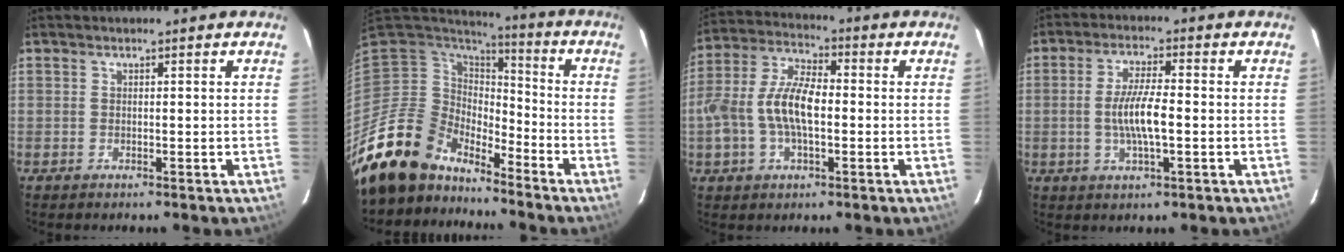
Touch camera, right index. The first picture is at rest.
{"total": 15.7, "force": [-13.9, 6.4, 3.3], "torque": [-0.089, 0.003, -0.256]}
{"total": 11.6, "force": [-1.7, 5.5, 10.1], "torque": [-0.209, 0.013, -0.028]}
{"total": 7.2, "force": [-1.0, 1.4, 7.0], "torque": [-0.134, -0.001, -0.020]}